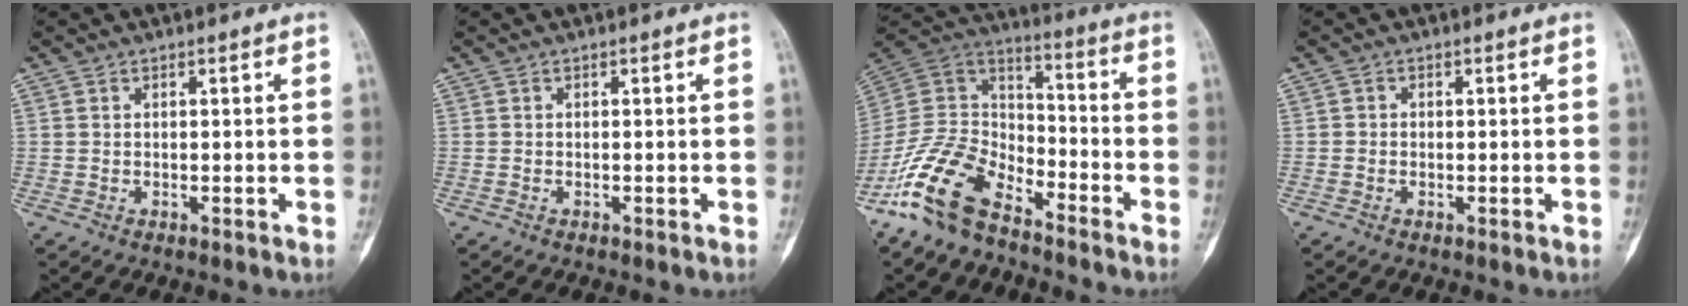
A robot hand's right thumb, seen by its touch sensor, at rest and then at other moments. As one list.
[{"total": 0.0}, {"total": 15.1, "force": [-10.9, 7.3, 7.5], "torque": [-0.132, 0.080, -0.219]}, {"total": 0.6, "force": [-0.2, 0.6, 0.2], "torque": [0.003, 0.002, -0.010]}]